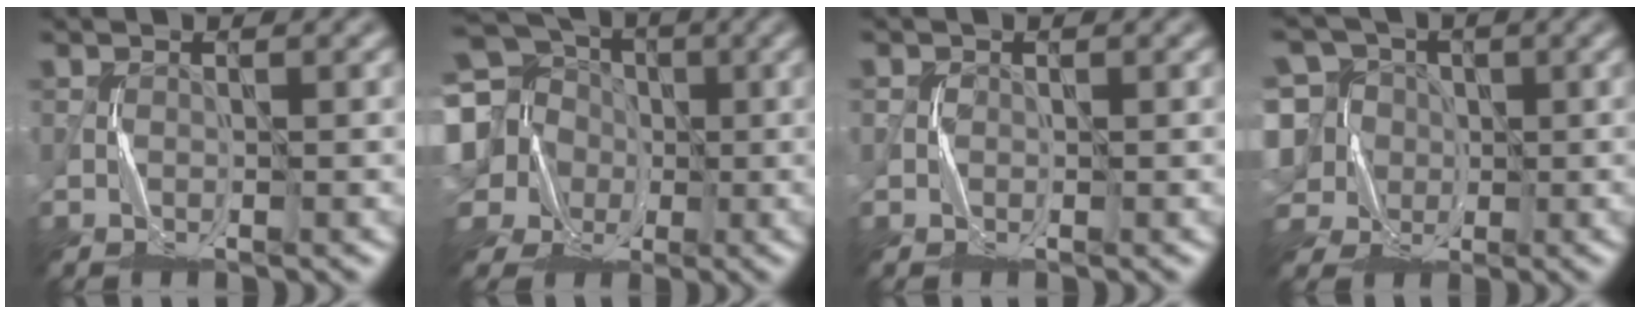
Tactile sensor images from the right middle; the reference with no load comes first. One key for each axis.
{"total": 17.9, "fx": 1.5, "fy": 16.0, "fz": 8.0, "tx": -0.218, "ty": 0.020, "tz": -0.015}
{"total": 0.6, "fx": 0.0, "fy": 0.6, "fz": 0.1, "tx": 0.003, "ty": 0.000, "tz": -0.003}
{"total": 11.0, "fx": 0.7, "fy": 9.9, "fz": 4.7, "tx": -0.125, "ty": 0.036, "tz": -0.021}